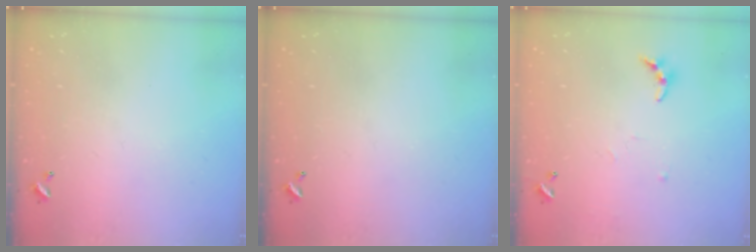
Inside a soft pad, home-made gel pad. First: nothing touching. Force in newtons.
{"total": 0.0}
{"total": 7.0, "press": 7.0, "slide": 0.4}